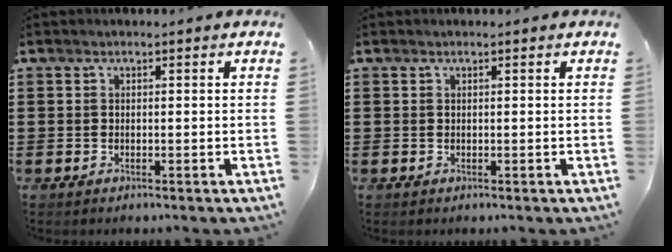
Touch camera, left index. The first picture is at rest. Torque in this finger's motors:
{"motor_torque": [-0.33, 0.28, -0.13, -0.07]}